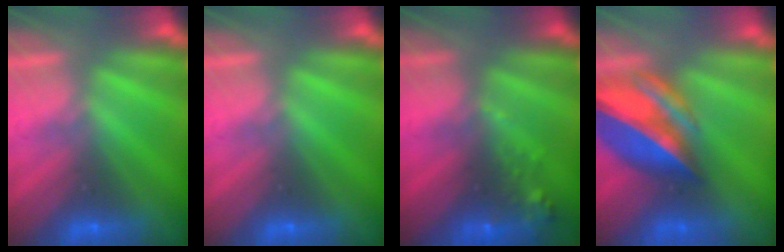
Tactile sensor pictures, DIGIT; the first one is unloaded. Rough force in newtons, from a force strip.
{"total": 0.0}
{"total": 6.6}
{"total": 7.1}